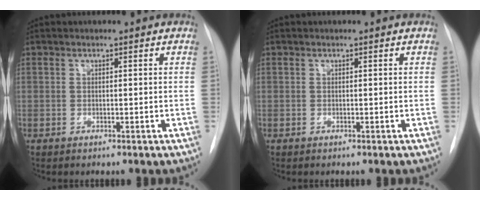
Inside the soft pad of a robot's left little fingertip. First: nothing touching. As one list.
[{"total": 0.0}]